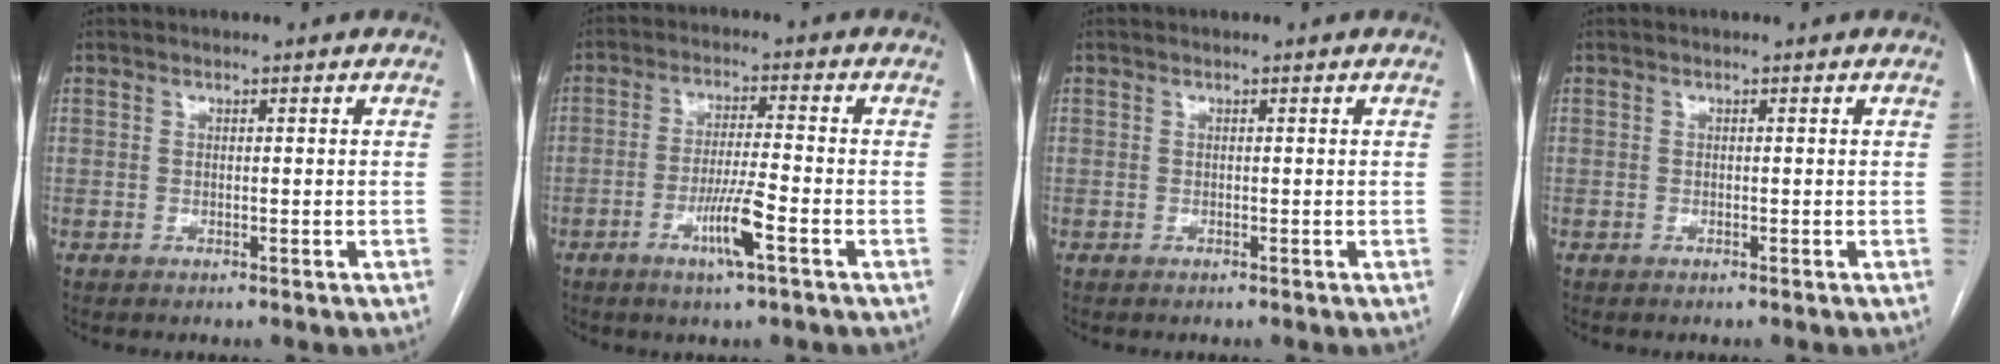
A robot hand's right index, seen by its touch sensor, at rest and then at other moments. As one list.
[{"total": 6.5, "force": [-2.9, -0.2, 5.8], "torque": [-0.111, -0.006, -0.054]}, {"total": 0.0}, {"total": 0.0}]